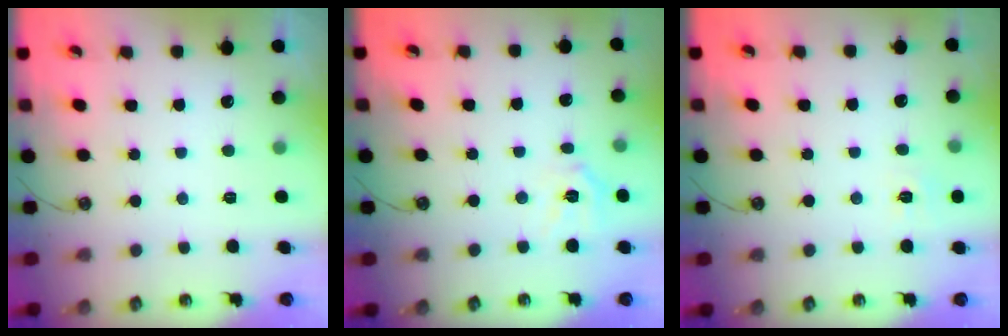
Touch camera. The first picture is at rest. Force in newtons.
{"total": 9.6, "press": 9.6, "slide": 1.1}
{"total": 5.3, "press": 5.3, "slide": 0.6}